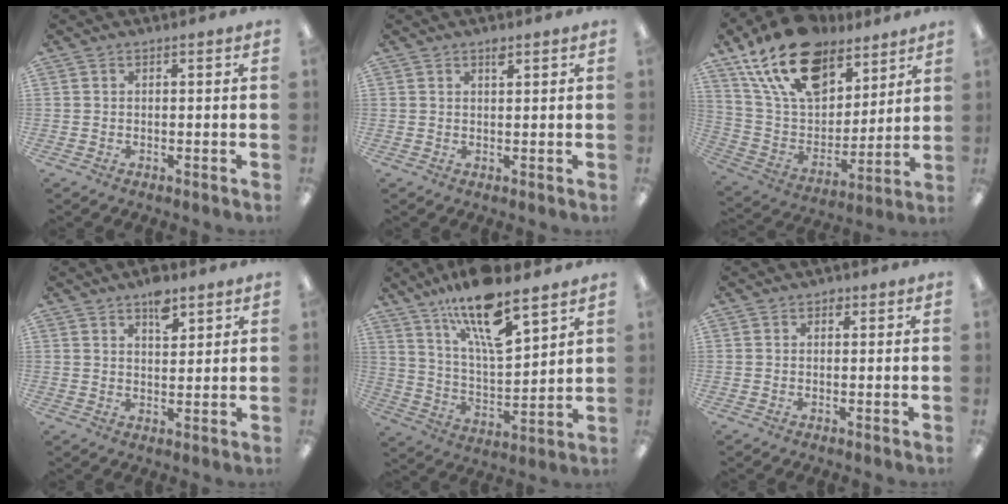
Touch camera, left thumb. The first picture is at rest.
{"total": 1.8, "force": [1.4, 0.5, 1.1], "torque": [-0.017, -0.003, 0.023]}
{"total": 21.5, "force": [14.0, 11.7, 11.3], "torque": [-0.213, -0.066, 0.257]}
{"total": 6.3, "force": [4.2, 3.0, 3.6], "torque": [-0.040, -0.023, 0.068]}
{"total": 17.3, "force": [12.6, 4.8, 10.9], "torque": [-0.192, -0.072, 0.211]}
{"total": 1.1, "force": [0.6, 0.7, 0.6], "torque": [-0.004, 0.000, 0.009]}